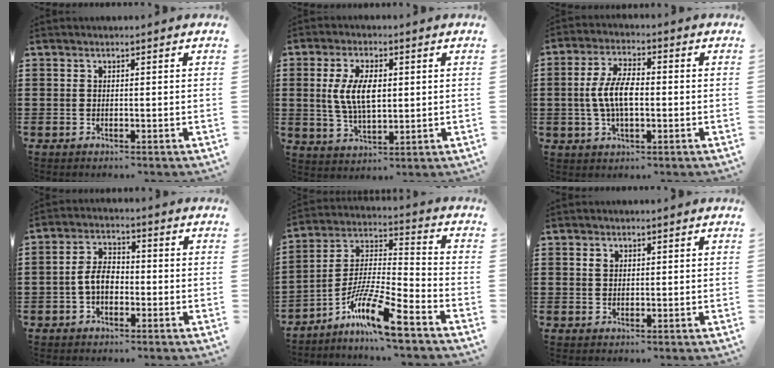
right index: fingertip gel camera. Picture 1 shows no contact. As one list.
[{"total": 7.6, "force": [0.9, 3.7, 6.5], "torque": [-0.134, 0.004, 0.010]}, {"total": 7.2, "force": [-0.4, 3.2, 6.4], "torque": [-0.143, 0.000, -0.014]}, {"total": 4.8, "force": [-1.2, 2.9, 3.6], "torque": [-0.087, 0.002, -0.029]}, {"total": 11.5, "force": [-8.5, 1.0, 7.7], "torque": [-0.151, 0.003, -0.167]}, {"total": 1.1, "force": [0.5, 0.9, 0.5], "torque": [-0.012, 0.002, 0.010]}]